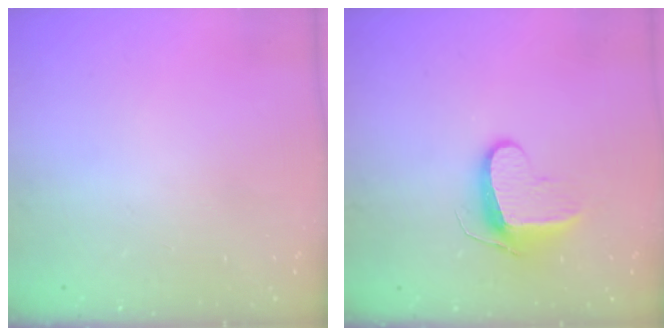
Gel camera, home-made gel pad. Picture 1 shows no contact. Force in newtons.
{"total": 9.4, "press": 9.4, "slide": 0.2}